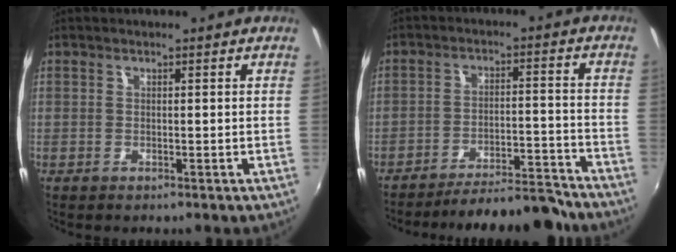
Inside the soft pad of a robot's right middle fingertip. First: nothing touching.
{"total": 13.9, "force": [-13.0, 1.9, 4.3], "torque": [-0.084, 0.019, -0.174]}